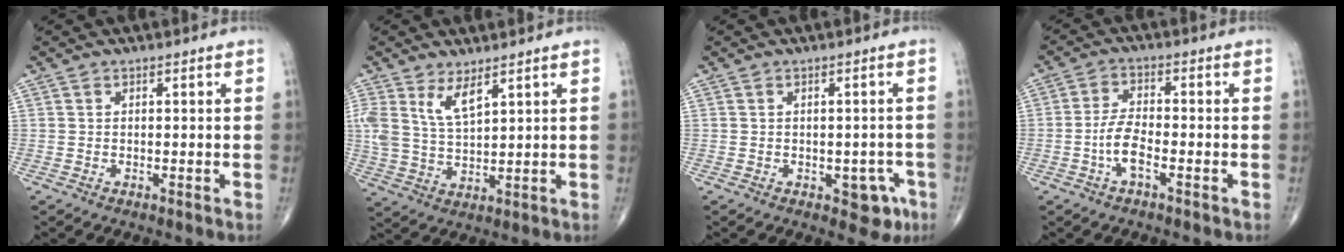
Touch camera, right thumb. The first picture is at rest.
{"total": 6.6, "force": [4.0, 2.3, 4.7], "torque": [-0.094, -0.024, 0.087]}
{"total": 4.7, "force": [-1.9, 2.8, 3.1], "torque": [-0.009, 0.011, -0.019]}
{"total": 5.2, "force": [-2.0, 1.9, 4.5], "torque": [-0.094, 0.019, -0.041]}